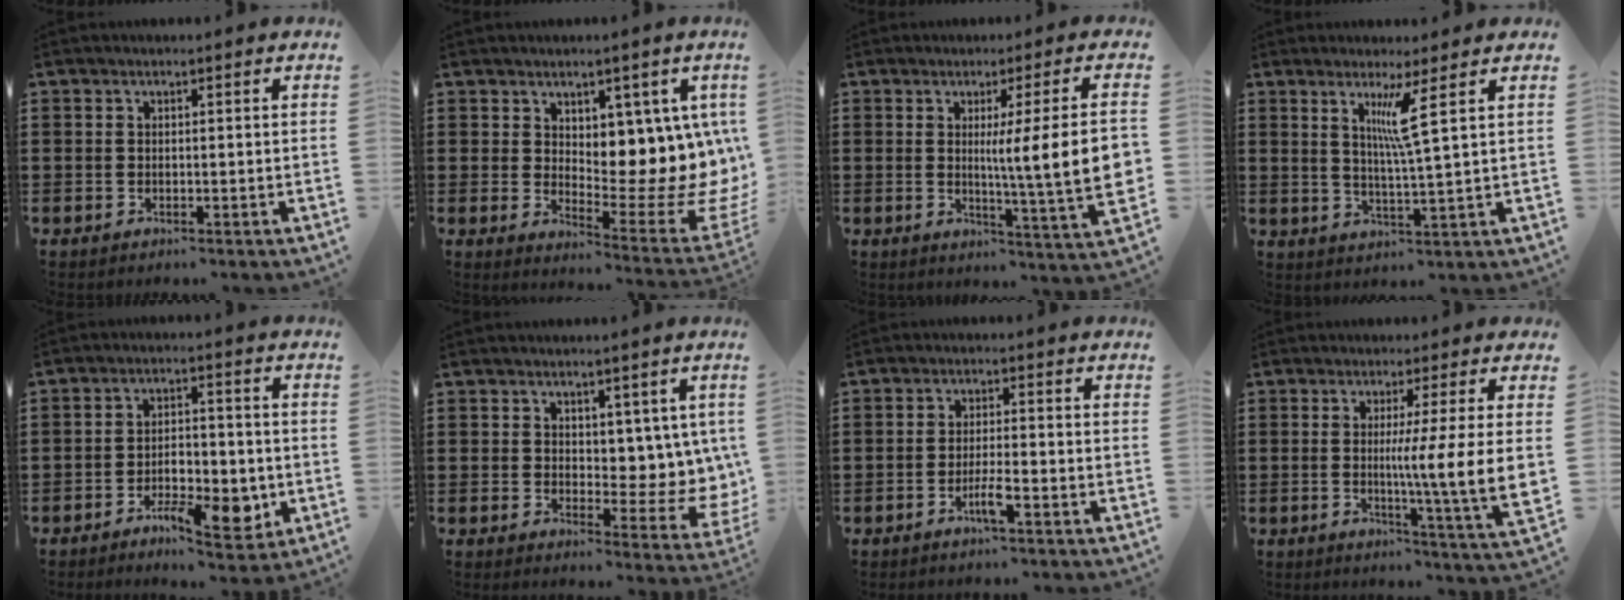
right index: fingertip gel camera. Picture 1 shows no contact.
{"total": 7.4, "force": [3.8, 3.7, 5.1], "torque": [-0.072, -0.058, 0.067]}
{"total": 11.2, "force": [0.7, 0.1, 11.2], "torque": [-0.176, -0.016, 0.005]}
{"total": 5.7, "force": [2.5, -0.6, 5.1], "torque": [-0.100, -0.012, 0.038]}
{"total": 7.6, "force": [-3.2, 3.4, 6.0], "torque": [-0.099, 0.003, -0.056]}
{"total": 5.2, "force": [3.6, 3.3, 1.9], "torque": [-0.034, -0.022, 0.066]}
{"total": 3.4, "force": [-1.9, 0.3, 2.8], "torque": [-0.056, -0.001, -0.037]}
{"total": 8.6, "force": [1.4, -0.9, 8.4], "torque": [-0.135, -0.031, 0.016]}